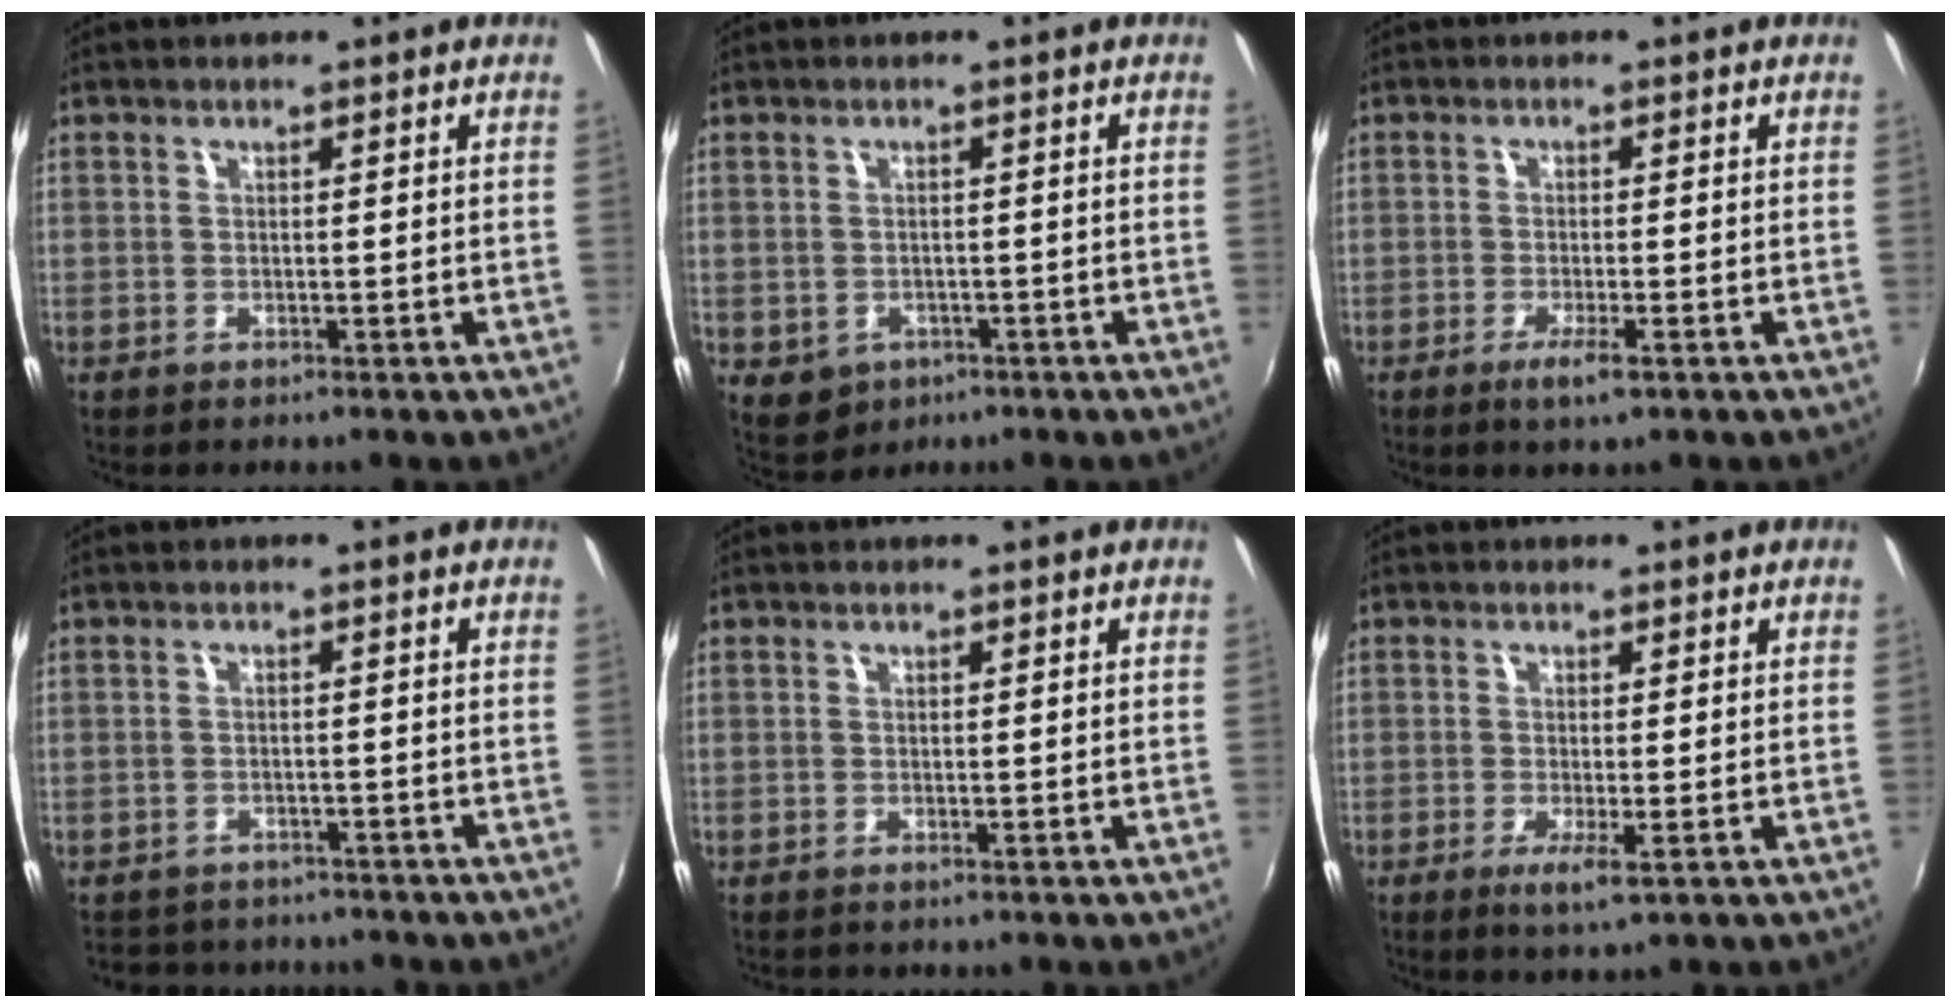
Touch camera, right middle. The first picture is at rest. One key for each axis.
{"total": 4.7, "fx": -1.5, "fy": 4.0, "fz": 1.7, "tx": -0.042, "ty": -0.005, "tz": -0.013}
{"total": 3.3, "fx": -1.6, "fy": 0.0, "fz": 2.8, "tx": -0.059, "ty": -0.010, "tz": -0.033}
{"total": 7.1, "fx": -6.4, "fy": 2.7, "fz": 1.6, "tx": -0.042, "ty": -0.003, "tz": -0.094}
{"total": 0.0}
{"total": 3.2, "fx": -1.0, "fy": -0.1, "fz": 3.1, "tx": -0.065, "ty": -0.013, "tz": -0.021}